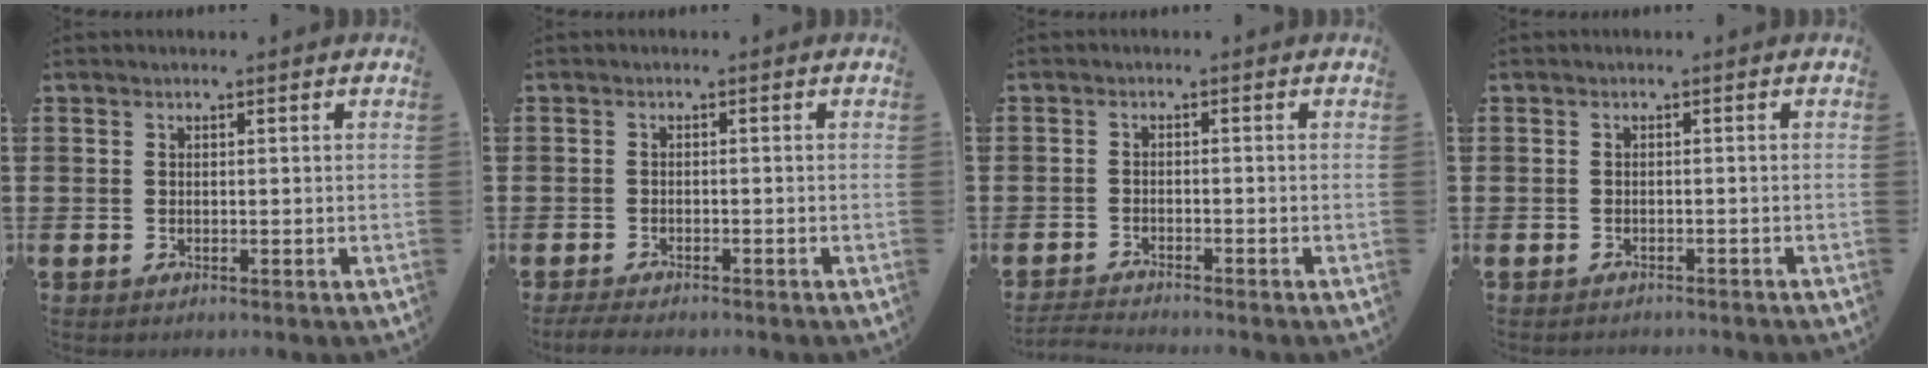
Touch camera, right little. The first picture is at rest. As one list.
[{"total": 1.4, "force": [-1.2, 0.2, 0.6], "torque": [-0.012, 0.003, -0.025]}, {"total": 1.6, "force": [-1.5, -0.1, 0.2], "torque": [-0.005, 0.004, -0.032]}, {"total": 0.9, "force": [-0.9, 0.1, 0.0], "torque": [-0.003, 0.001, -0.019]}]